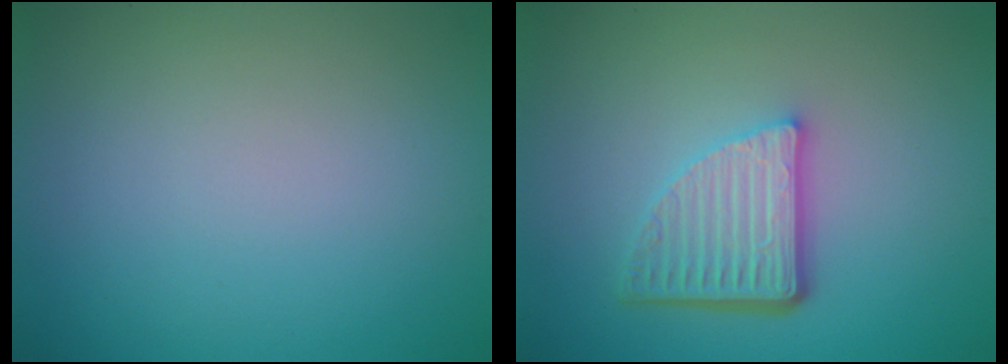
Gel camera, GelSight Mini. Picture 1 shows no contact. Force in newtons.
{"total": 5.0, "press": 3.6, "slide": 3.6}